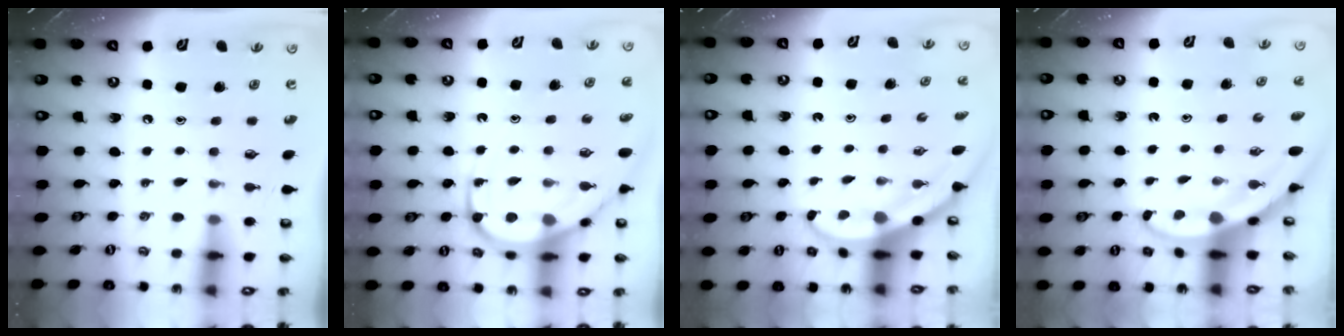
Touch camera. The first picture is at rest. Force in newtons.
{"total": 12.0, "press": 12.0, "slide": 1.3}
{"total": 3.0, "press": 3.0, "slide": 0.2}
{"total": 3.8, "press": 3.8, "slide": 0.2}